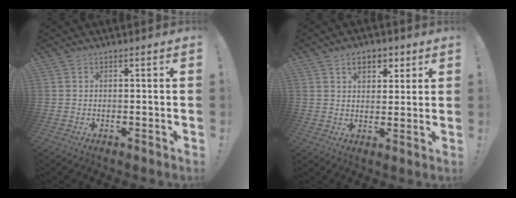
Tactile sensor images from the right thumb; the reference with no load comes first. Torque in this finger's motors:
{"motor_torque": [0.44, 1.40, 0.12, -0.11, 0.00]}